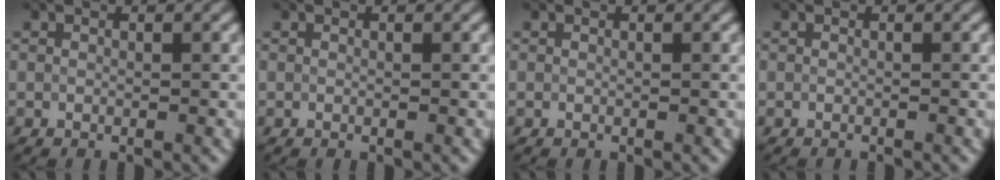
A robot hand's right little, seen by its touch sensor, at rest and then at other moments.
{"total": 0.0}
{"total": 0.0}
{"total": 0.6, "force": [-0.5, 0.1, 0.1], "torque": [0.003, -0.002, -0.009]}